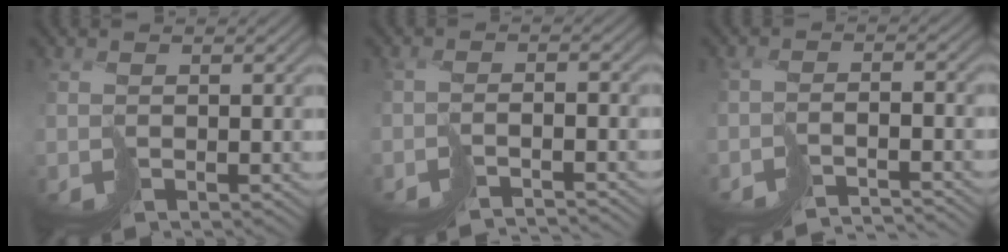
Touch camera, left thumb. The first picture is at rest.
{"total": 3.1, "force": [-3.0, -0.2, 0.5], "torque": [-0.004, 0.001, -0.052]}
{"total": 4.6, "force": [-4.5, 0.2, 0.9], "torque": [-0.006, 0.004, -0.077]}